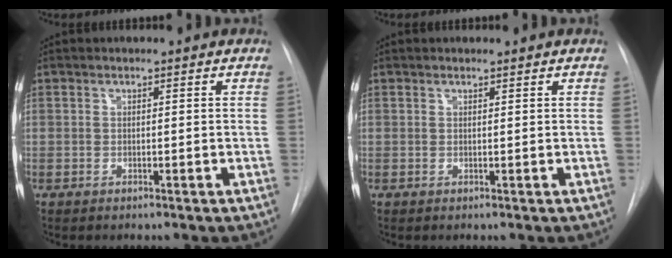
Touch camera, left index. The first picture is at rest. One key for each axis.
{"total": 0.8, "fx": 0.8, "fy": 0.0, "fz": 0.2, "tx": -0.005, "ty": 0.010, "tz": 0.015}